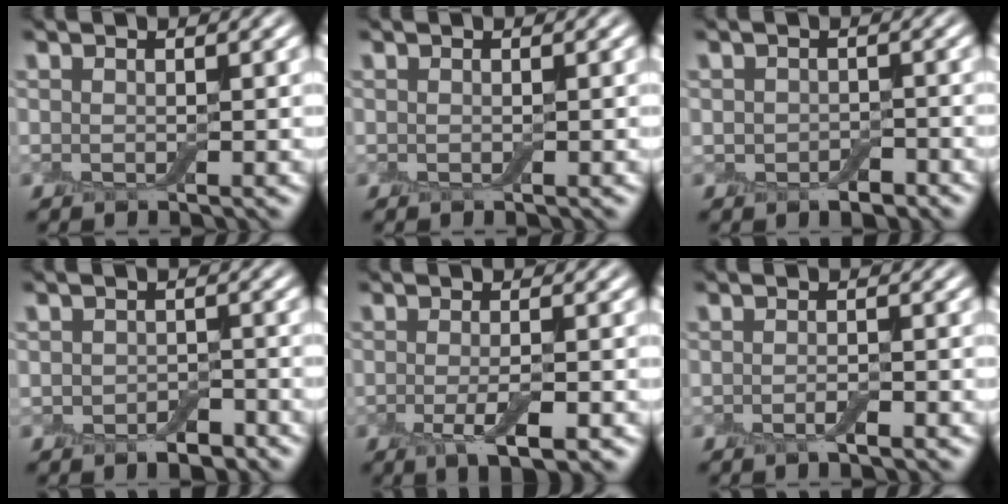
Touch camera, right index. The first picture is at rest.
{"total": 0.0}
{"total": 2.3, "force": [-0.9, 1.5, 1.4], "torque": [-0.021, -0.006, -0.018]}
{"total": 2.7, "force": [-1.3, 1.7, 1.6], "torque": [-0.023, -0.006, -0.023]}
{"total": 3.3, "force": [-1.2, 0.8, 3.0], "torque": [-0.057, -0.009, -0.020]}
{"total": 1.2, "force": [-0.6, 0.2, 1.0], "torque": [-0.017, -0.004, -0.011]}